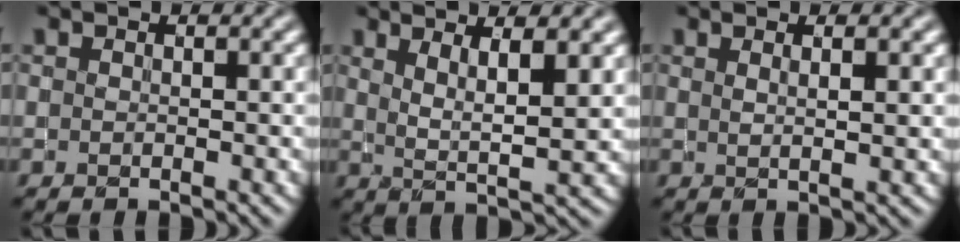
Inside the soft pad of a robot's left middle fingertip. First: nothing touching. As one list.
[{"total": 4.6, "force": [2.1, 1.0, 3.9], "torque": [-0.069, -0.009, 0.040]}, {"total": 2.8, "force": [1.4, 1.0, 2.3], "torque": [-0.018, -0.002, 0.005]}]